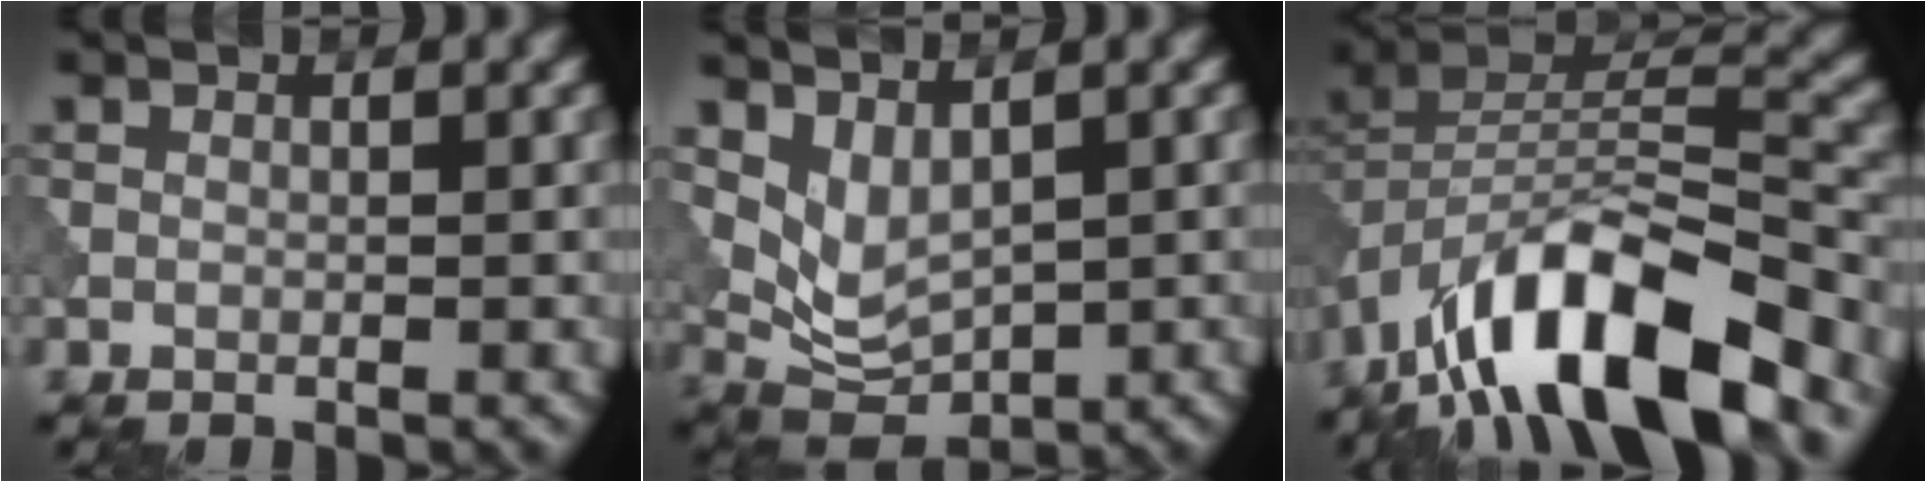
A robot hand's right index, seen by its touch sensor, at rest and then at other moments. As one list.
[{"total": 3.9, "force": [1.6, 2.1, 2.8], "torque": [-0.061, -0.020, 0.041]}, {"total": 13.2, "force": [-8.7, 4.8, 8.8], "torque": [-0.140, 0.009, -0.164]}]